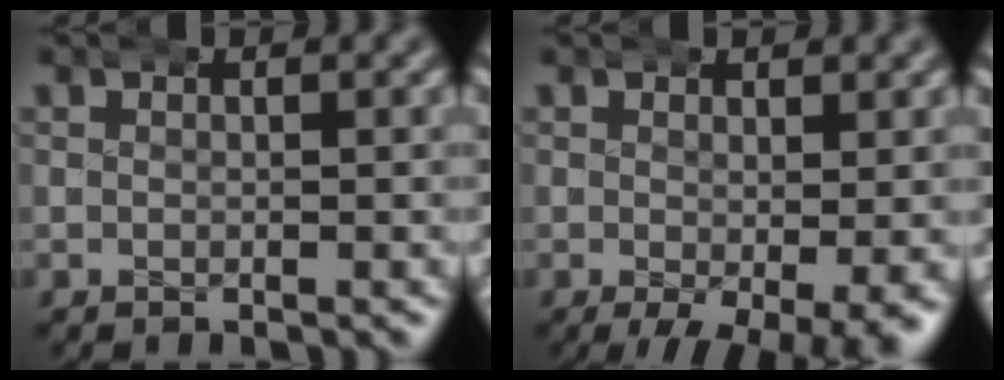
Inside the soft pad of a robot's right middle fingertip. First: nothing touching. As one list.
[{"total": 4.8, "force": [-2.6, 1.1, 3.9], "torque": [-0.058, -0.023, -0.026]}]